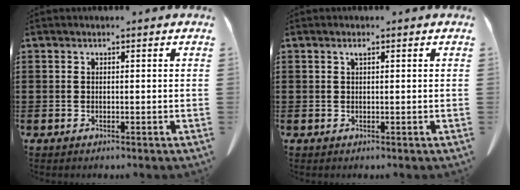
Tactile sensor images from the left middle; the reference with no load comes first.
{"total": 0.6, "force": [0.3, -0.1, 0.5], "torque": [-0.010, 0.000, 0.006]}